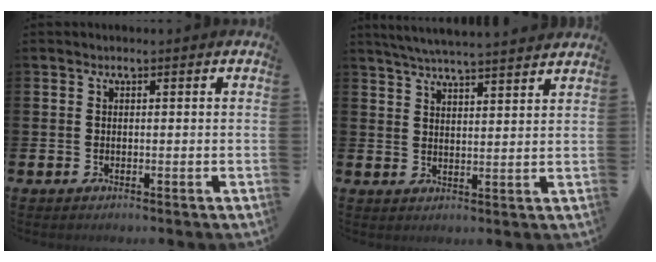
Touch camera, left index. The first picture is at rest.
{"total": 5.4, "force": [5.3, -0.4, 1.0], "torque": [-0.036, -0.027, 0.095]}